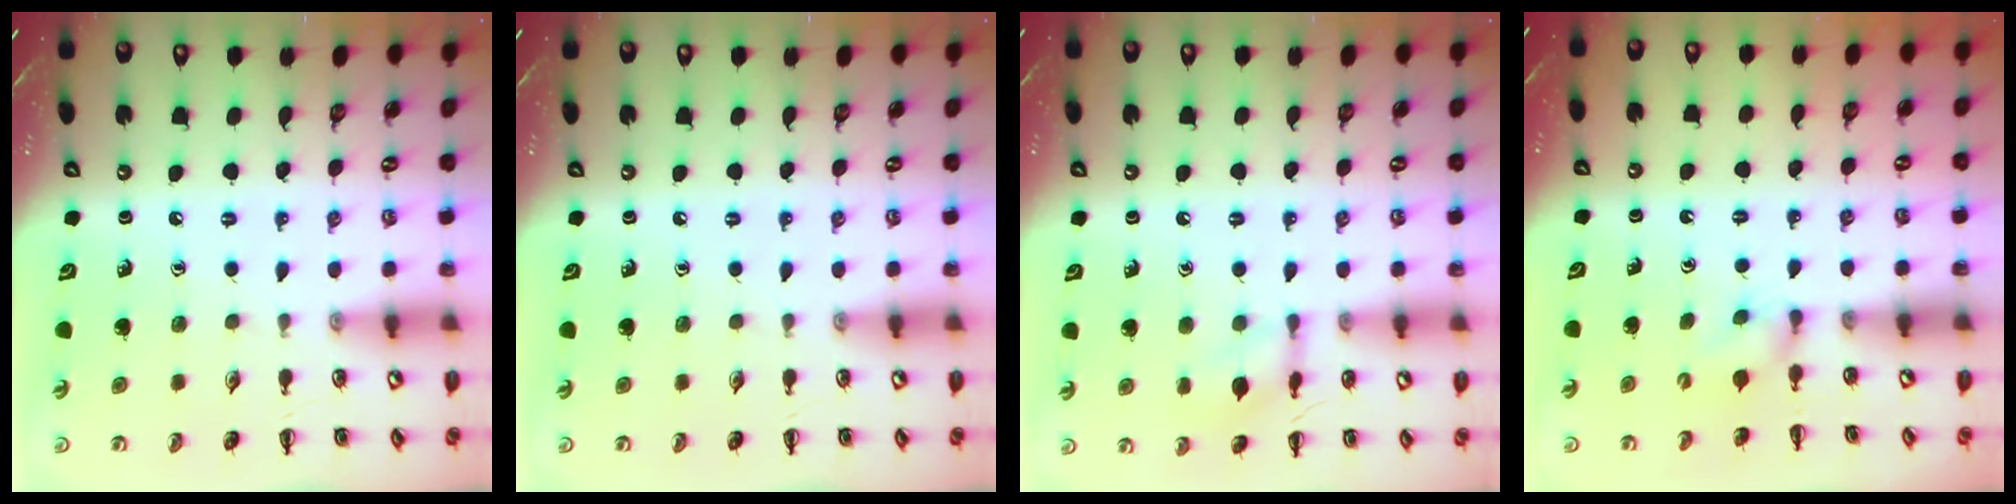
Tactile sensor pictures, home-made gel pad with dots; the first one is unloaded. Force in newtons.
{"total": 0.0}
{"total": 9.0, "press": 9.0, "slide": 0.5}
{"total": 2.5, "press": 2.3, "slide": 1.0}